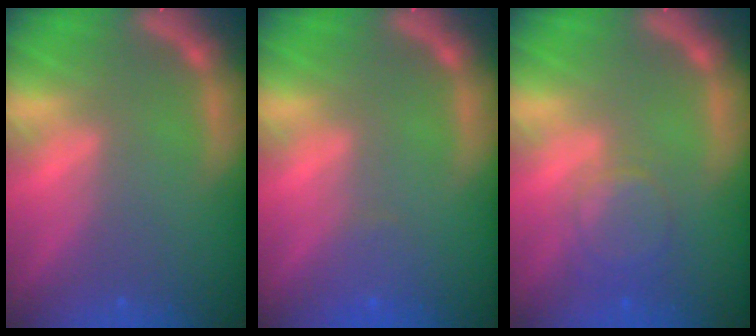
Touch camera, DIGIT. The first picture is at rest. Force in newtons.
{"total": 1.4}
{"total": 4.0}